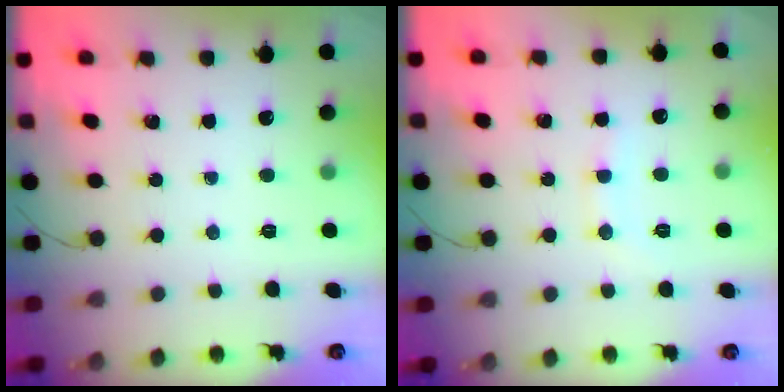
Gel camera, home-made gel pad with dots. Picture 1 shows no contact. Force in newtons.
{"total": 5.9, "press": 5.7, "slide": 1.3}